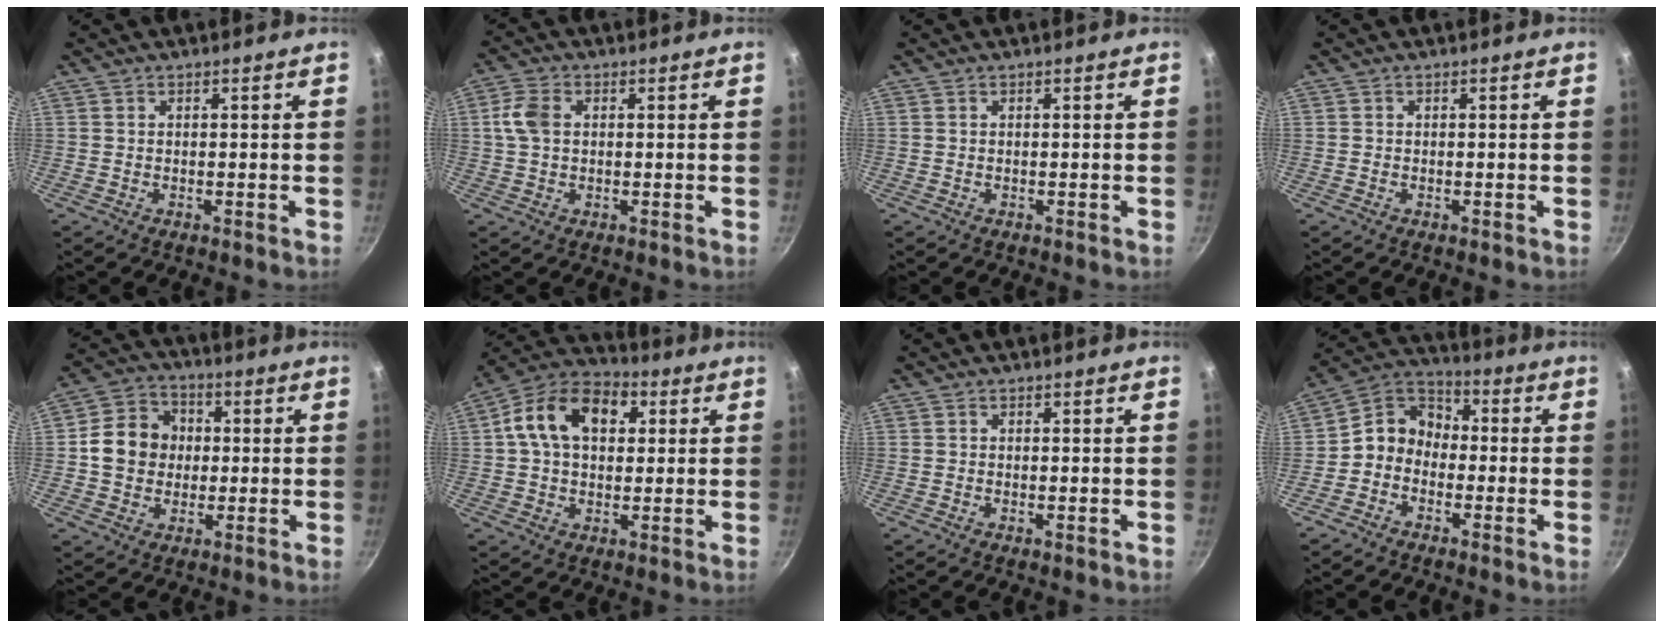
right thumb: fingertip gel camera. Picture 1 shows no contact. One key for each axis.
{"total": 5.2, "fx": 0.8, "fy": 3.6, "fz": 3.7, "tx": -0.082, "ty": 0.010, "tz": 0.012}
{"total": 0.0}
{"total": 0.0}
{"total": 11.3, "fx": 0.1, "fy": 9.7, "fz": 5.8, "tx": -0.077, "ty": 0.021, "tz": -0.006}
{"total": 15.1, "fx": 3.5, "fy": 10.0, "fz": 10.7, "tx": -0.169, "ty": 0.020, "tz": 0.051}
{"total": 0.6, "fx": -0.2, "fy": 0.1, "fz": 0.6, "tx": -0.012, "ty": -0.004, "tz": -0.002}
{"total": 8.8, "fx": -2.0, "fy": 7.3, "fz": 4.5, "tx": -0.056, "ty": 0.049, "tz": -0.056}